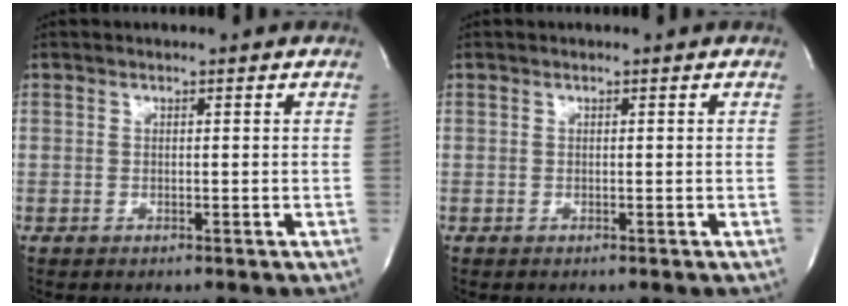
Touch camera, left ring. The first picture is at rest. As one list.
[{"total": 0.0}]